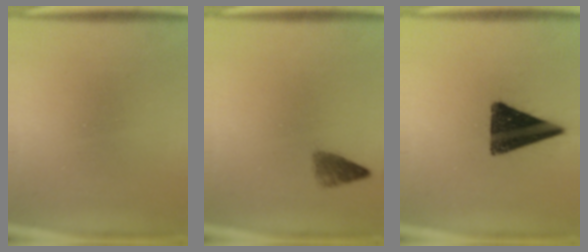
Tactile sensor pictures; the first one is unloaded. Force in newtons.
{"total": 2.2}
{"total": 13.3}